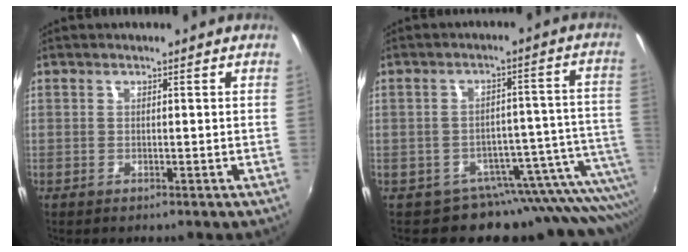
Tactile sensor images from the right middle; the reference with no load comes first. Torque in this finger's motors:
{"motor_torque": [1.07, -1.07, 0.18, 0.00]}